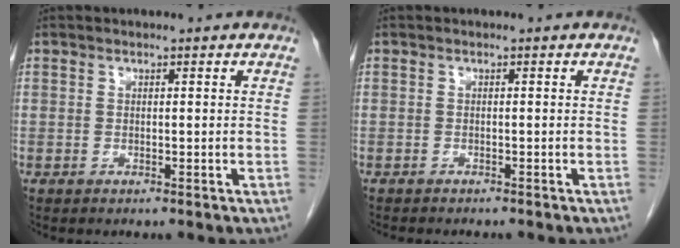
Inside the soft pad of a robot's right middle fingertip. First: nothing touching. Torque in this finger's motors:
{"motor_torque": [0.01, 0.02, 0.01, 0.02]}